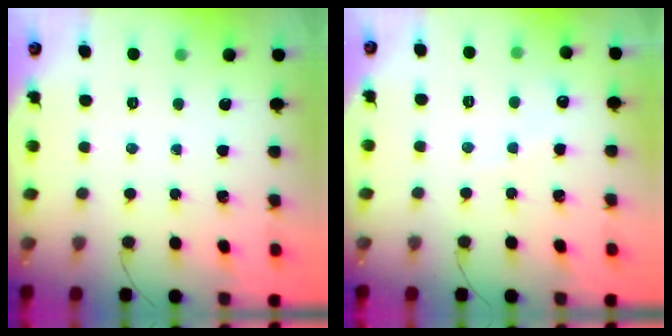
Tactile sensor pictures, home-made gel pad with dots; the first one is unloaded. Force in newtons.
{"total": 3.0, "press": 2.9, "slide": 0.8}